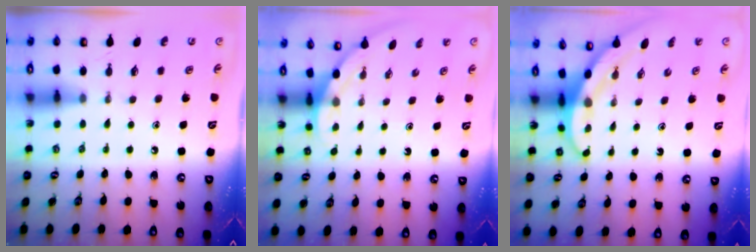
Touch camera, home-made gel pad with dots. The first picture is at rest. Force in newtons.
{"total": 2.2, "press": 2.2, "slide": 0.0}
{"total": 3.1, "press": 3.1, "slide": 0.1}